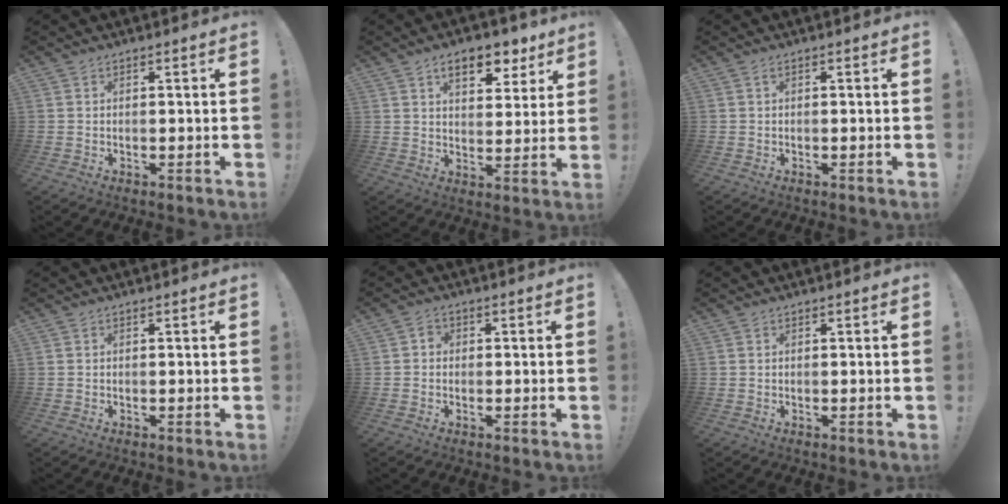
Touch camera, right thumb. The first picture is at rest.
{"total": 9.9, "force": [5.9, 5.2, 6.0], "torque": [-0.075, -0.030, 0.102]}
{"total": 0.6, "force": [0.2, 0.2, 0.5], "torque": [-0.008, 0.002, 0.002]}
{"total": 0.0}
{"total": 2.1, "force": [-0.3, 1.9, 1.0], "torque": [-0.015, 0.007, -0.007]}
{"total": 0.0}